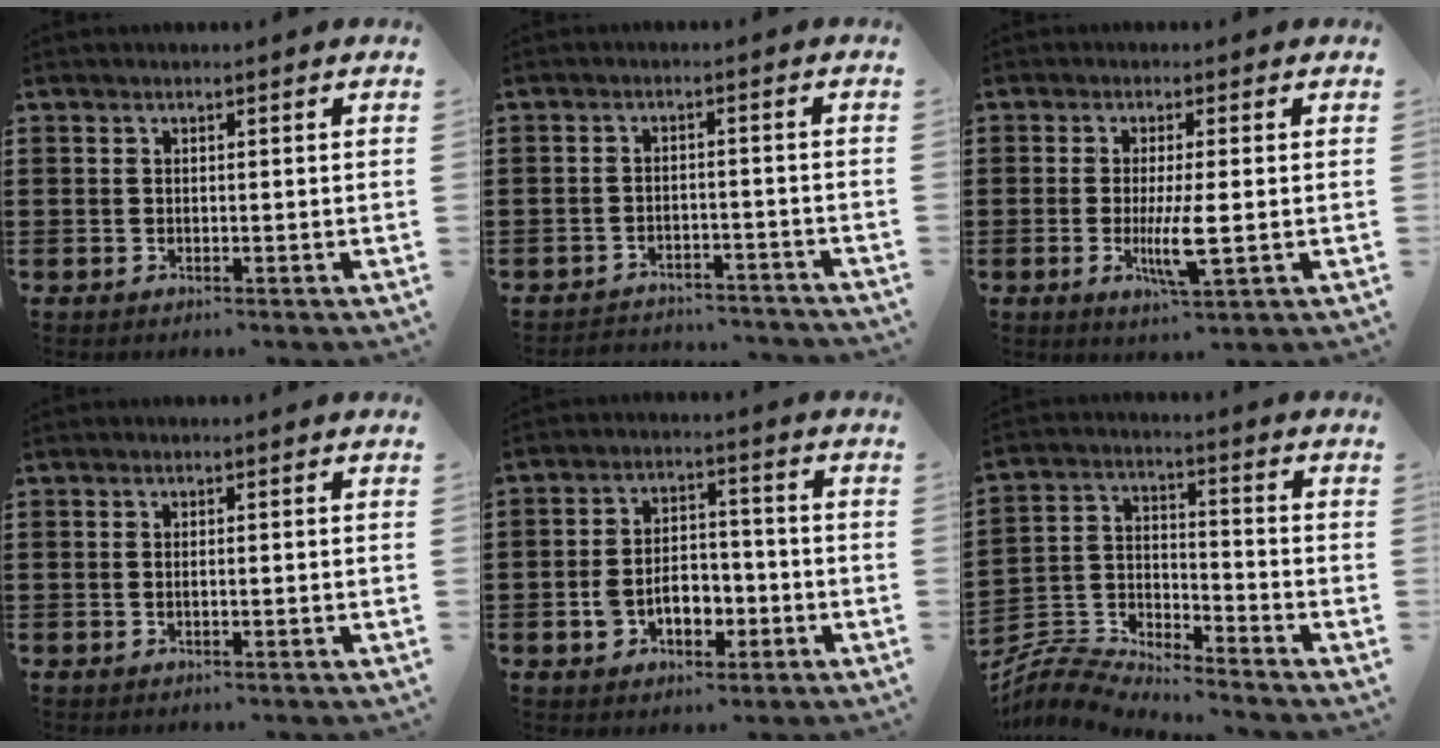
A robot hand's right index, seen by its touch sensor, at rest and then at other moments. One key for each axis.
{"total": 3.0, "fx": -3.0, "fy": 0.3, "fz": 0.1, "tx": -0.008, "ty": 0.002, "tz": -0.063}
{"total": 6.0, "fx": -1.0, "fy": 0.7, "fz": 5.9, "tx": -0.115, "ty": -0.017, "tz": -0.019}
{"total": 0.8, "fx": -0.2, "fy": 0.1, "fz": 0.7, "tx": -0.014, "ty": -0.004, "tz": -0.003}
{"total": 6.8, "fx": -2.3, "fy": 4.3, "fz": 4.6, "tx": -0.082, "ty": 0.003, "tz": -0.048}
{"total": 6.4, "fx": -6.3, "fy": 0.6, "fz": 0.7, "tx": -0.036, "ty": -0.004, "tz": -0.134}